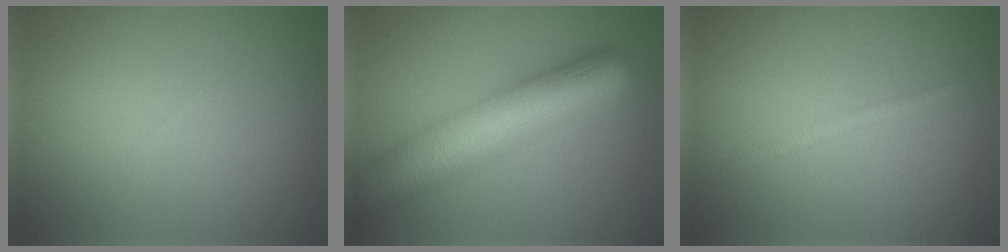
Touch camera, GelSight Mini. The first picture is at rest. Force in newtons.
{"total": 10.6, "press": 10.6, "slide": 0.4}
{"total": 1.0, "press": 1.0, "slide": 0.0}